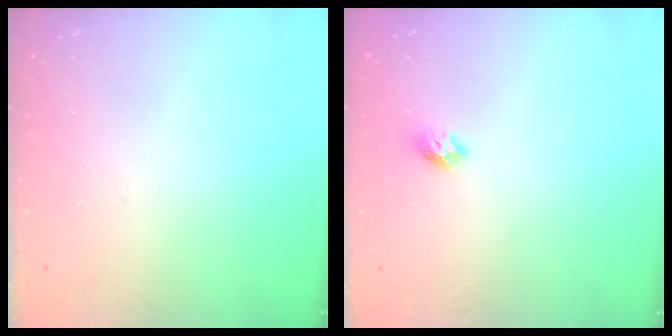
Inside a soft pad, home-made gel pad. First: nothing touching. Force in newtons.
{"total": 7.6, "press": 7.6, "slide": 0.7}